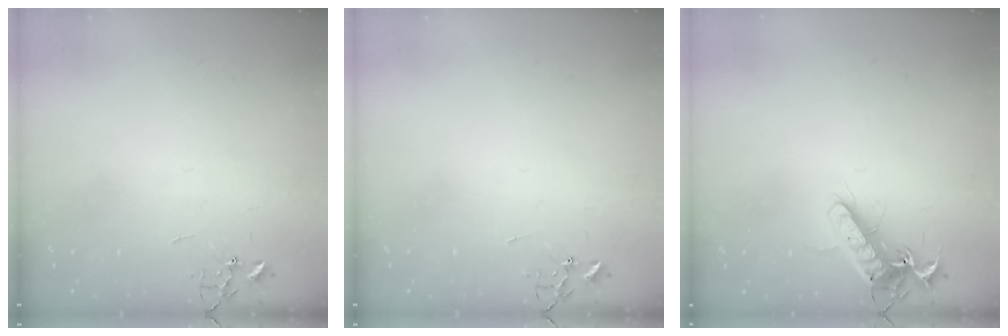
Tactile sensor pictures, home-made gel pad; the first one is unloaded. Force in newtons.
{"total": 0.0}
{"total": 13.2, "press": 13.2, "slide": 1.3}